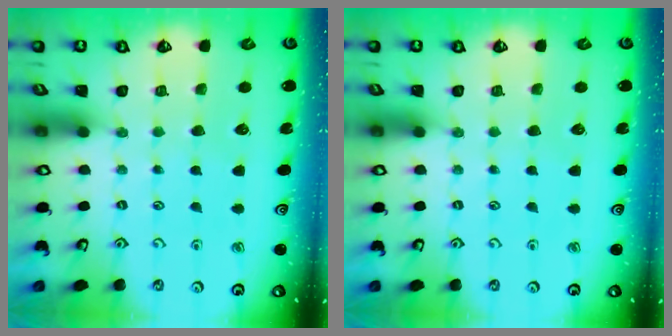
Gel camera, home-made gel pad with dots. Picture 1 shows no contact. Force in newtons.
{"total": 0.0}